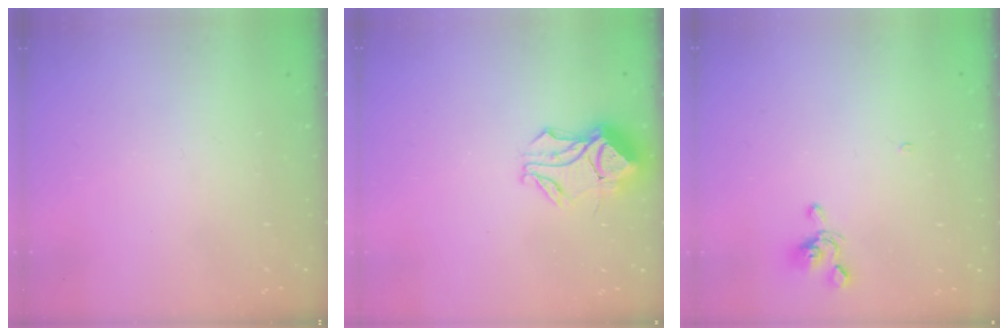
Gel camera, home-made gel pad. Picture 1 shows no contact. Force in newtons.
{"total": 10.0, "press": 10.0, "slide": 0.2}
{"total": 0.7, "press": 0.3, "slide": 0.6}